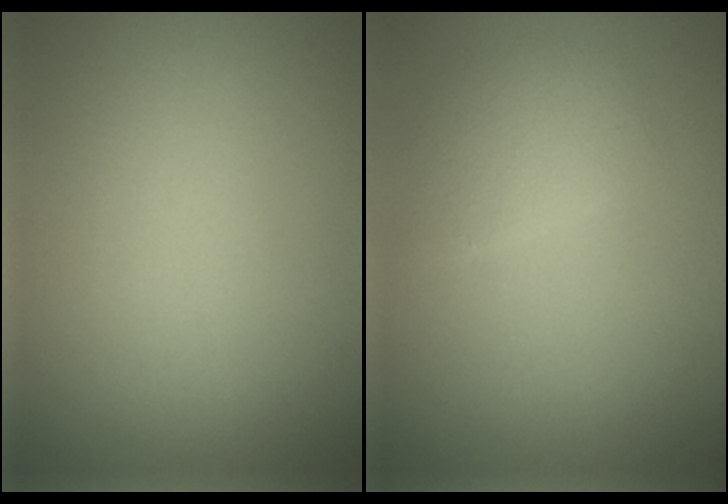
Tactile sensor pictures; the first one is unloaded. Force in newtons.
{"total": 2.0, "press": 2.0, "slide": 0.1}